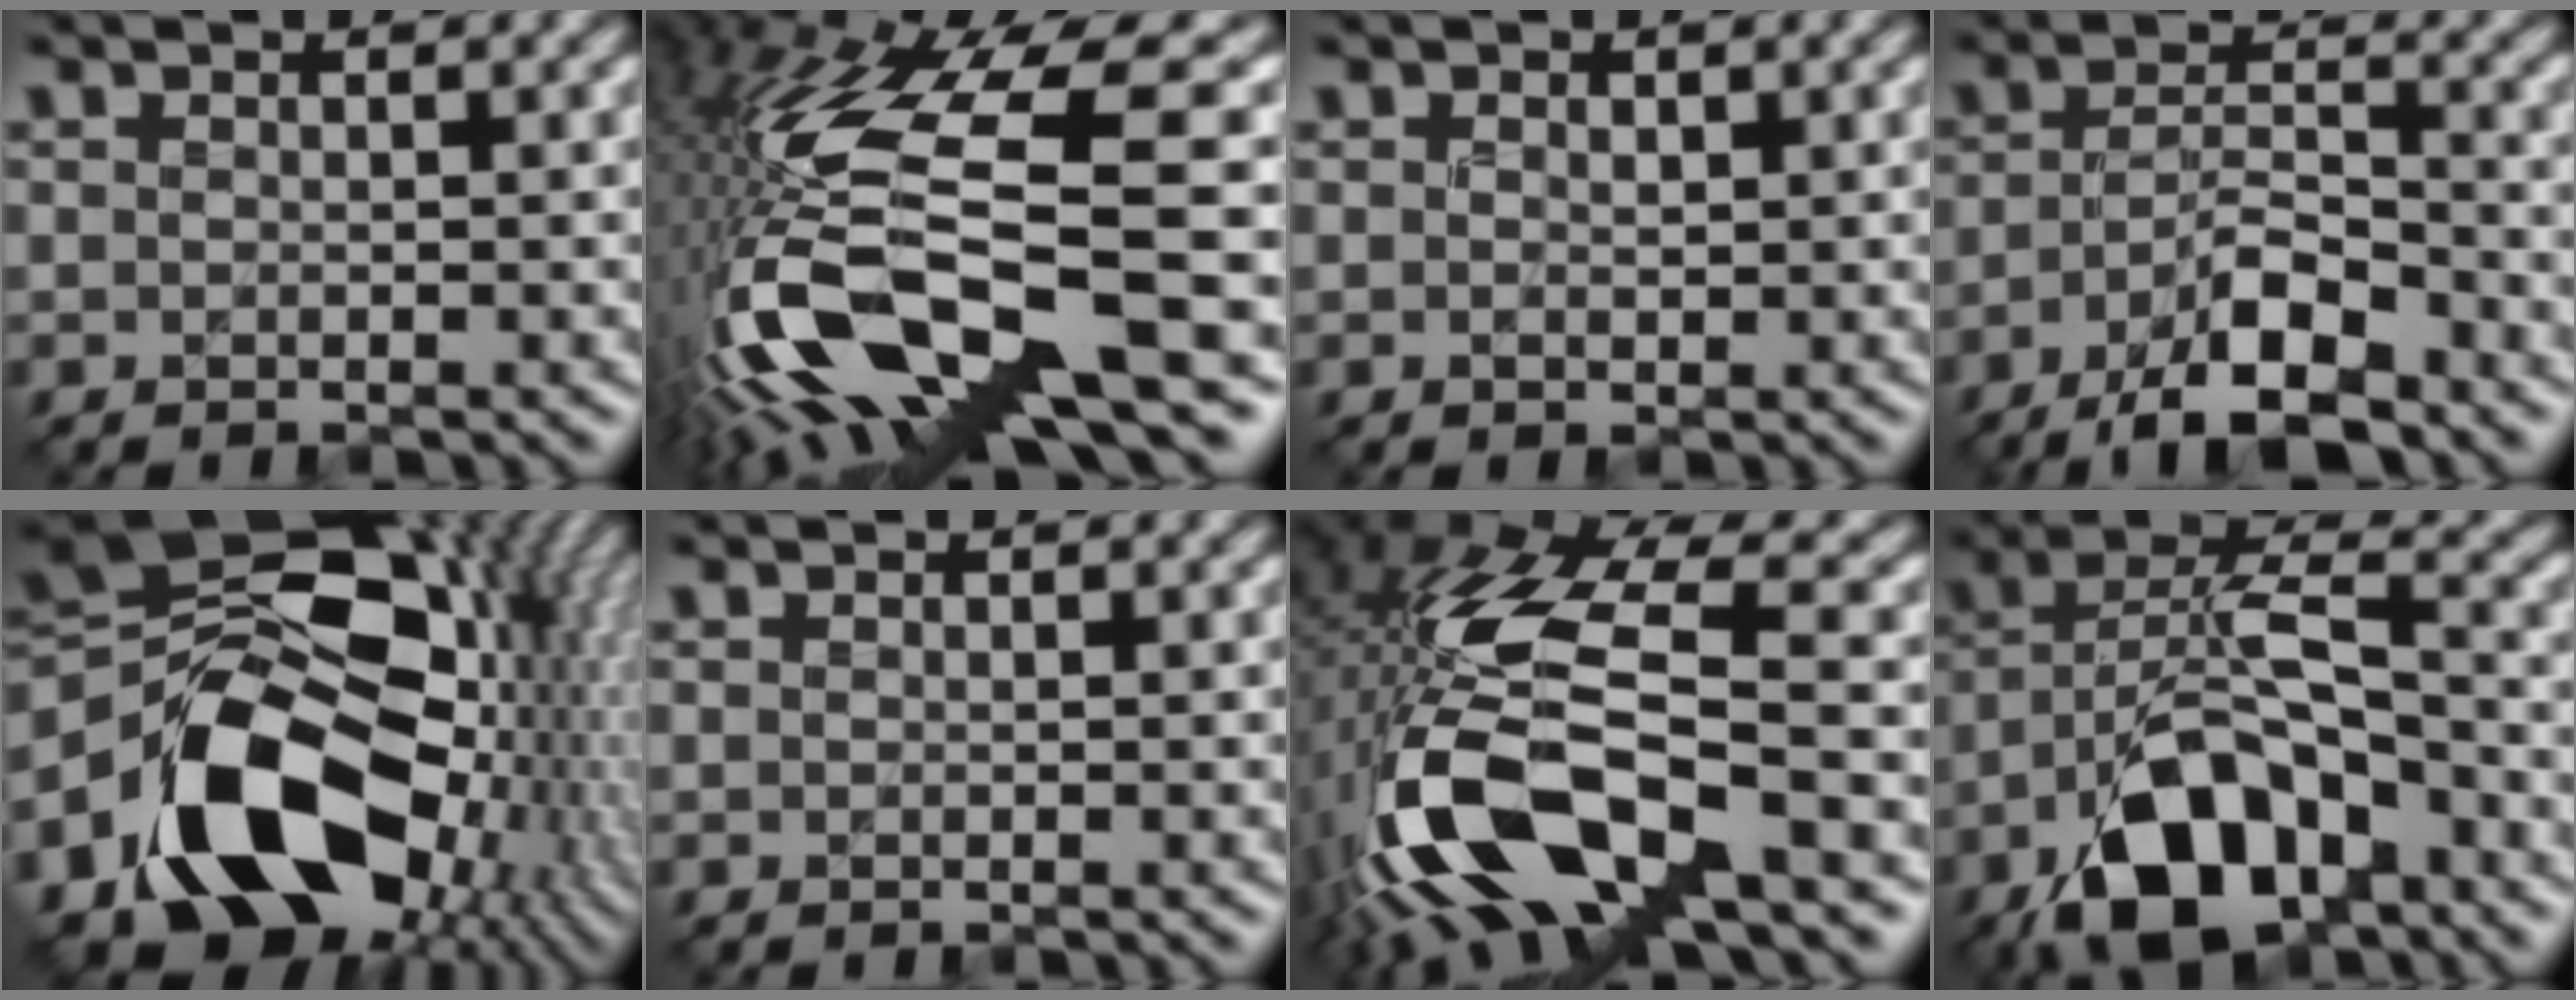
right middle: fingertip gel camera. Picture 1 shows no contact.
{"total": 15.9, "force": [-4.7, 5.3, 14.2], "torque": [-0.287, -0.011, -0.076]}
{"total": 0.5, "force": [0.3, 0.4, 0.0], "torque": [0.001, 0.000, 0.005]}
{"total": 7.1, "force": [-5.0, 1.9, 4.8], "torque": [-0.082, 0.007, -0.089]}
{"total": 16.7, "force": [-4.2, 12.5, 10.2], "torque": [-0.166, -0.019, -0.069]}
{"total": 0.0}
{"total": 14.4, "force": [-4.6, 5.5, 12.5], "torque": [-0.260, -0.013, -0.081]}
{"total": 10.8, "force": [-6.0, 4.8, 7.5], "torque": [-0.142, 0.015, -0.116]}